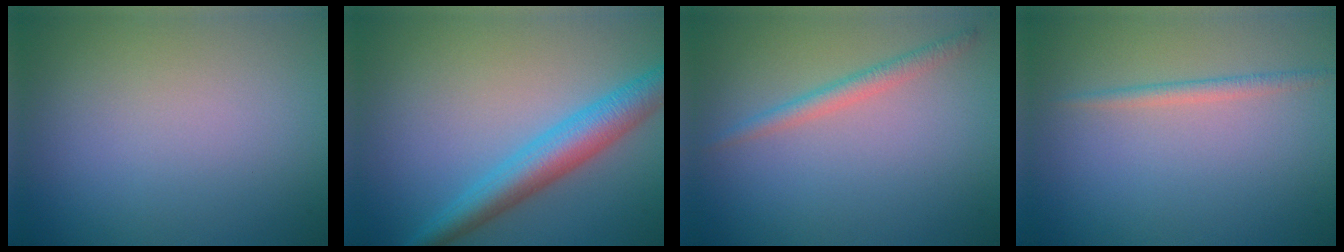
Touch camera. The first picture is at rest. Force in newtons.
{"total": 4.9, "press": 4.9, "slide": 0.1}
{"total": 1.8, "press": 1.8, "slide": 0.1}
{"total": 1.2, "press": 1.2, "slide": 0.1}